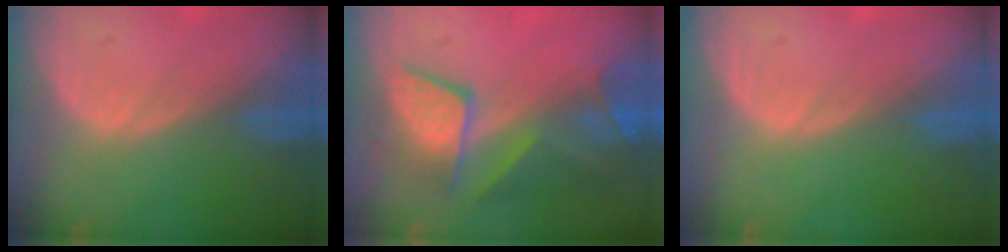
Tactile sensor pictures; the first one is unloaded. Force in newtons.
{"total": 9.1, "press": 8.5, "slide": 3.2}
{"total": 0.0}